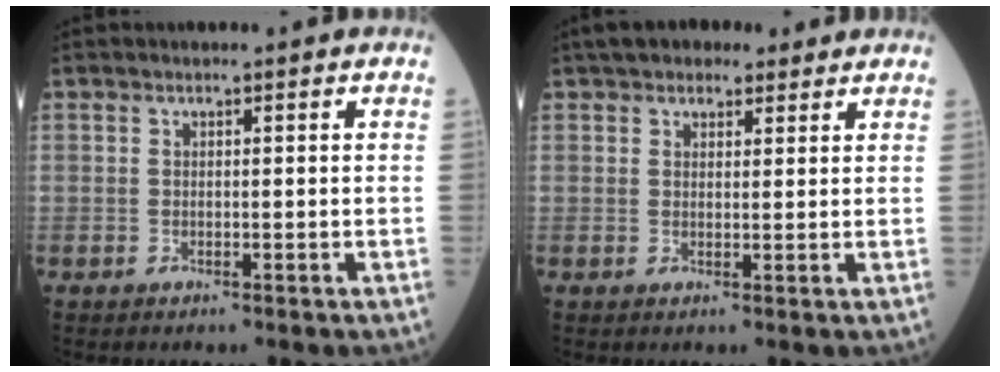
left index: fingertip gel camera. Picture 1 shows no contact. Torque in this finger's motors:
{"motor_torque": [1.07, -1.07, 0.26, 0.06]}